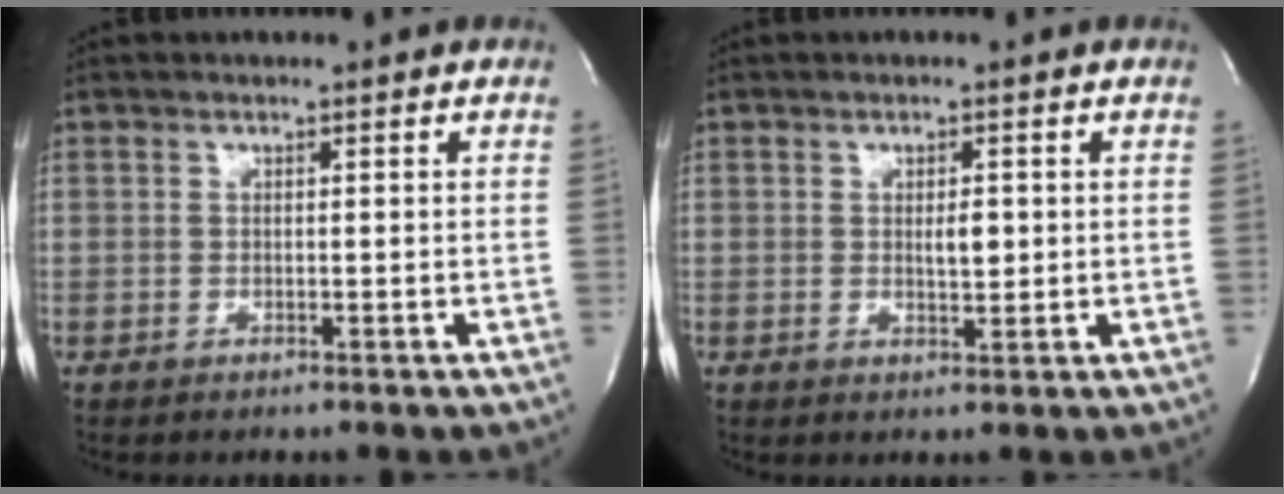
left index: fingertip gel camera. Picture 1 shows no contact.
{"total": 2.2, "force": [0.4, 0.7, 2.0], "torque": [-0.033, -0.004, 0.009]}